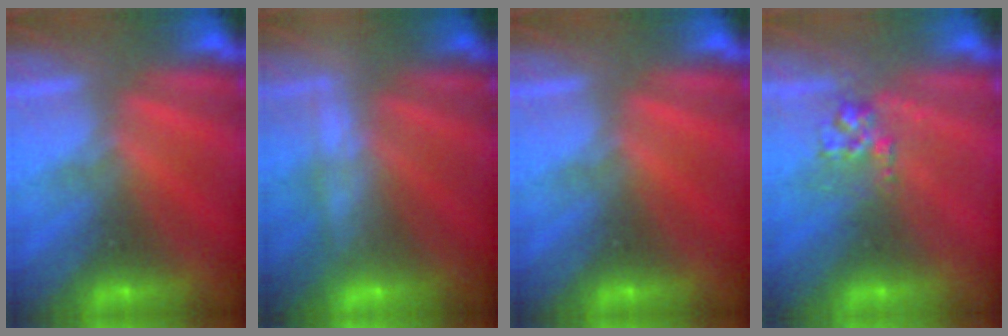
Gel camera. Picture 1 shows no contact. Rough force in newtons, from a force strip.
{"total": 2.3}
{"total": 0.0}
{"total": 2.8}